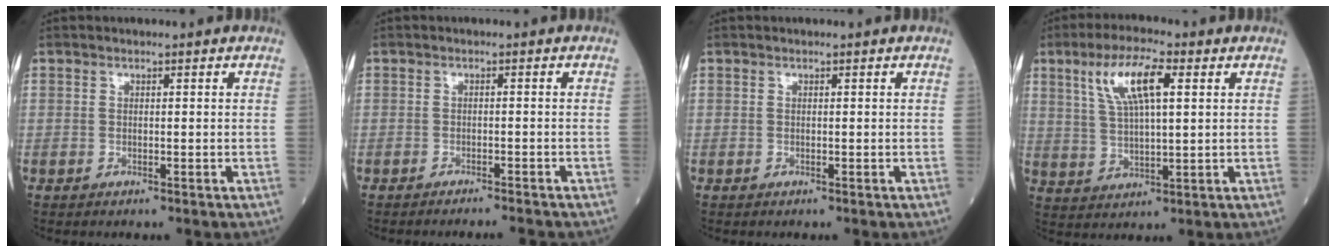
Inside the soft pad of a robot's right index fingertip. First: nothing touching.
{"total": 4.5, "force": [-4.3, 0.0, 1.2], "torque": [-0.012, -0.012, -0.054]}
{"total": 0.0}
{"total": 9.6, "force": [3.8, 2.2, 8.5], "torque": [-0.169, 0.014, 0.076]}